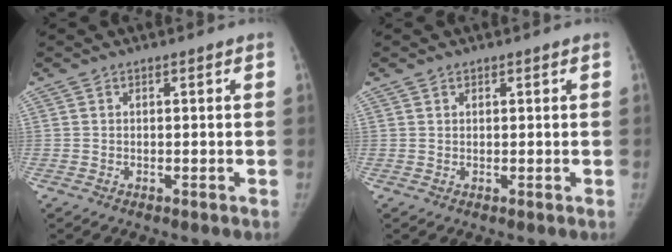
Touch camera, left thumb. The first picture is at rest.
{"total": 0.8, "force": [0.5, 0.6, 0.2], "torque": [0.004, -0.002, 0.008]}